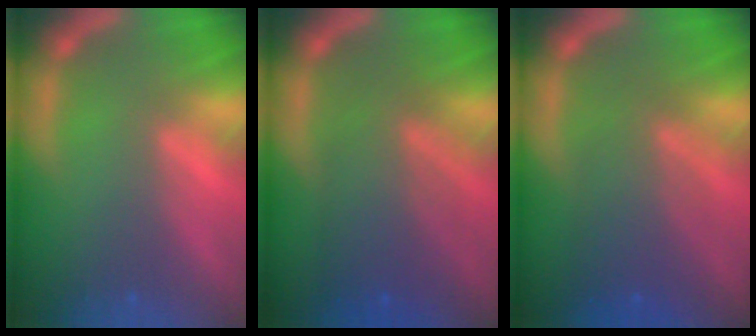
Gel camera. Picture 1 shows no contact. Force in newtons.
{"total": 7.1}
{"total": 6.0}